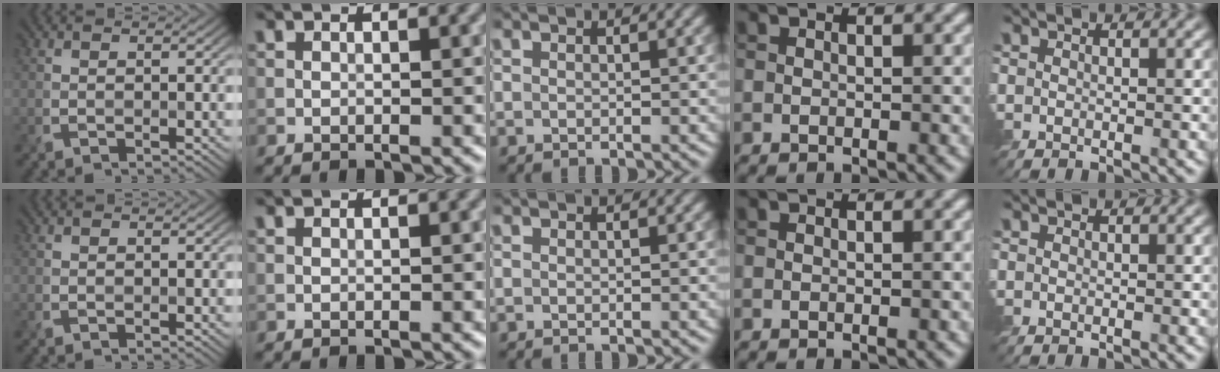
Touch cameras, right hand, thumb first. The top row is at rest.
{}